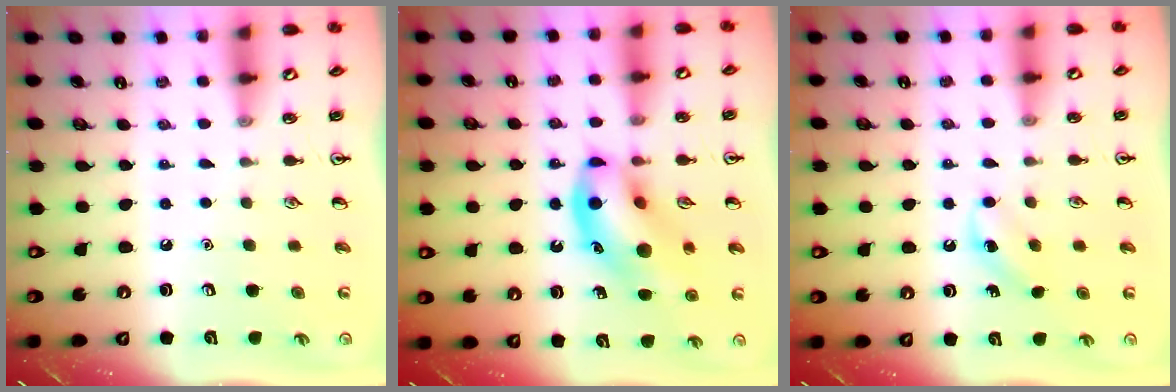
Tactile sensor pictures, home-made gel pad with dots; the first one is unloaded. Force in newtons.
{"total": 15.0, "press": 14.6, "slide": 3.2}
{"total": 6.1, "press": 5.9, "slide": 1.6}